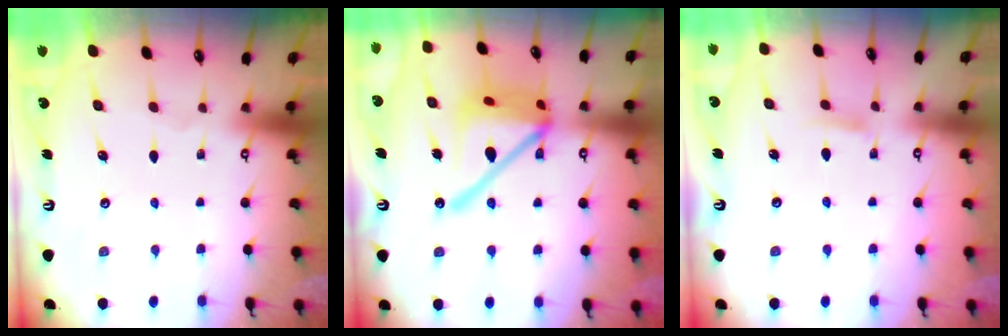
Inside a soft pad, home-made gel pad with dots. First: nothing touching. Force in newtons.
{"total": 19.0, "press": 18.9, "slide": 2.2}
{"total": 4.4, "press": 4.3, "slide": 0.6}